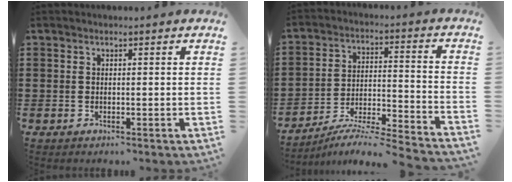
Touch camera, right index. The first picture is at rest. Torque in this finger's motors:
{"motor_torque": [0.79, 0.75, -0.04, -0.10]}